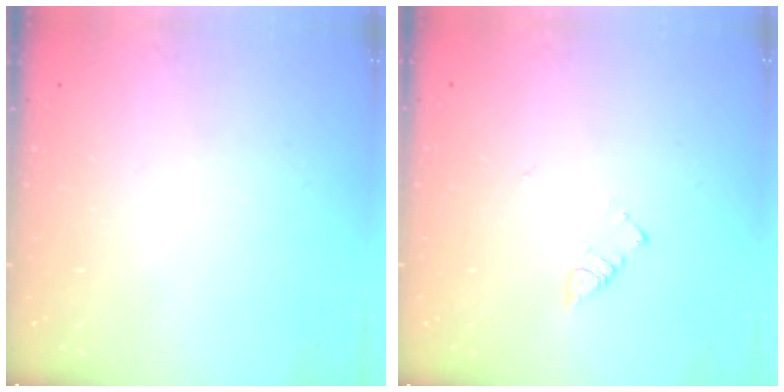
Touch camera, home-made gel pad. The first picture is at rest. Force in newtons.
{"total": 2.7, "press": 2.7, "slide": 0.4}